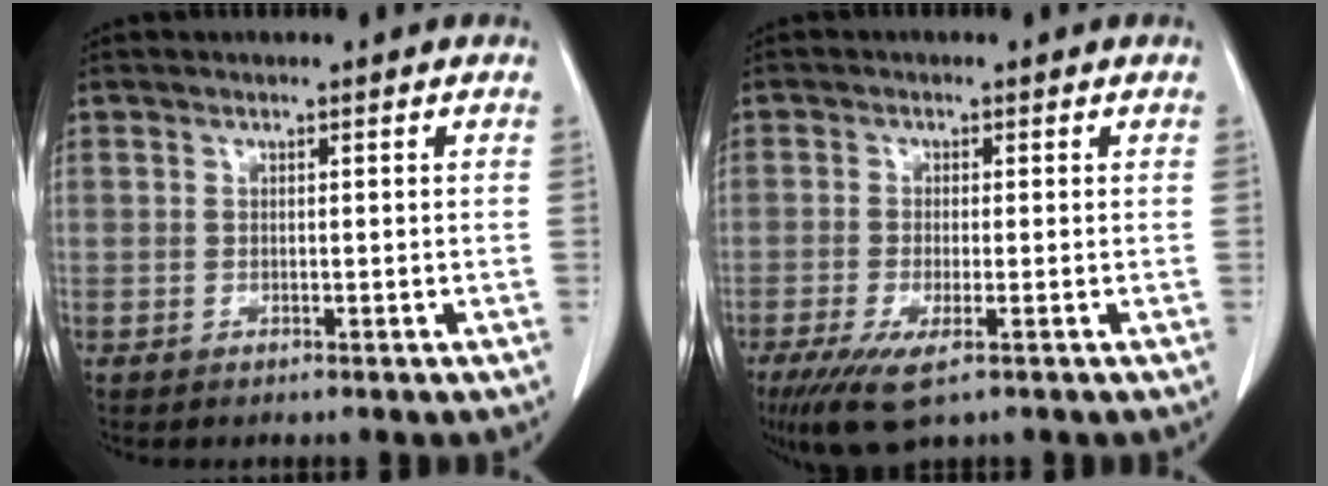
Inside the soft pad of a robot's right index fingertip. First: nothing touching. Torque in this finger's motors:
{"motor_torque": [0.70, -0.58, 0.37, 0.08]}